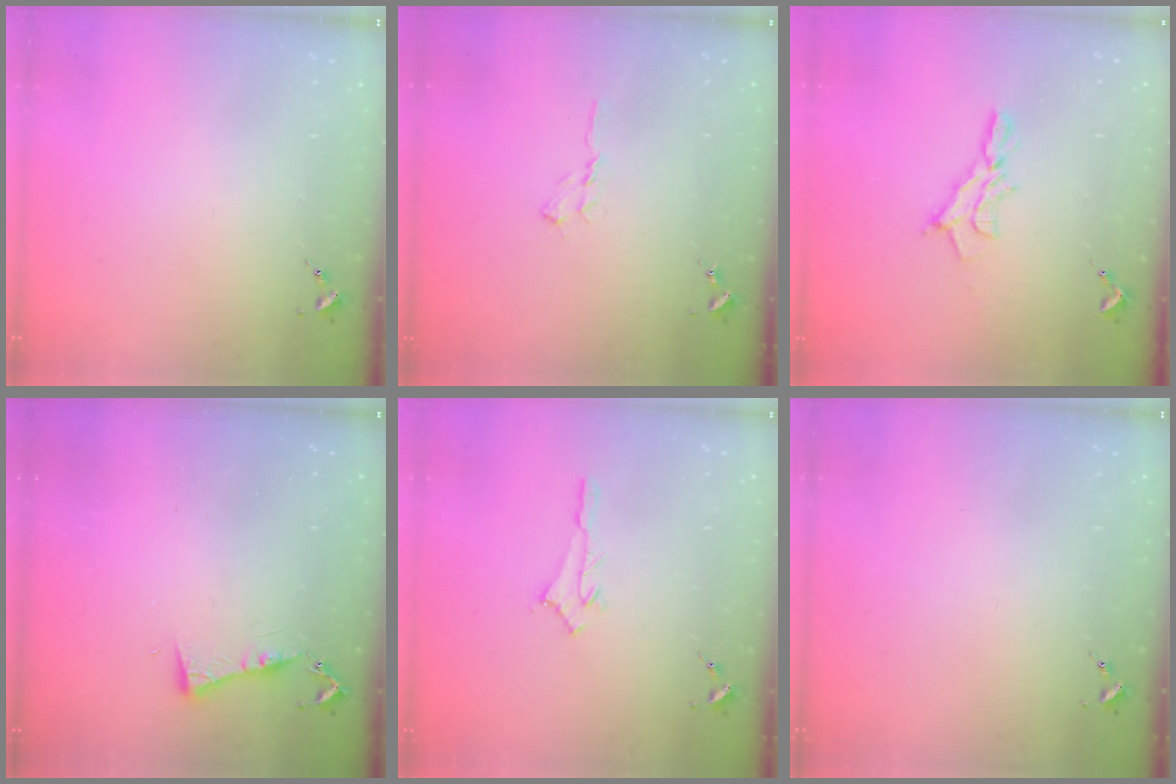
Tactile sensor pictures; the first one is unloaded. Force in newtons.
{"total": 6.0, "press": 6.0, "slide": 0.6}
{"total": 9.9, "press": 9.9, "slide": 0.7}
{"total": 5.6, "press": 5.5, "slide": 0.8}
{"total": 2.5, "press": 2.5, "slide": 0.2}
{"total": 0.0}